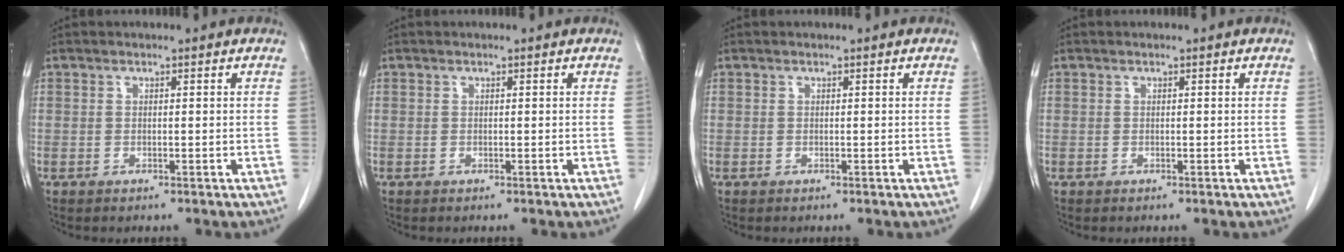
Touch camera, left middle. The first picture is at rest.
{"total": 0.0}
{"total": 0.0}
{"total": 0.0}